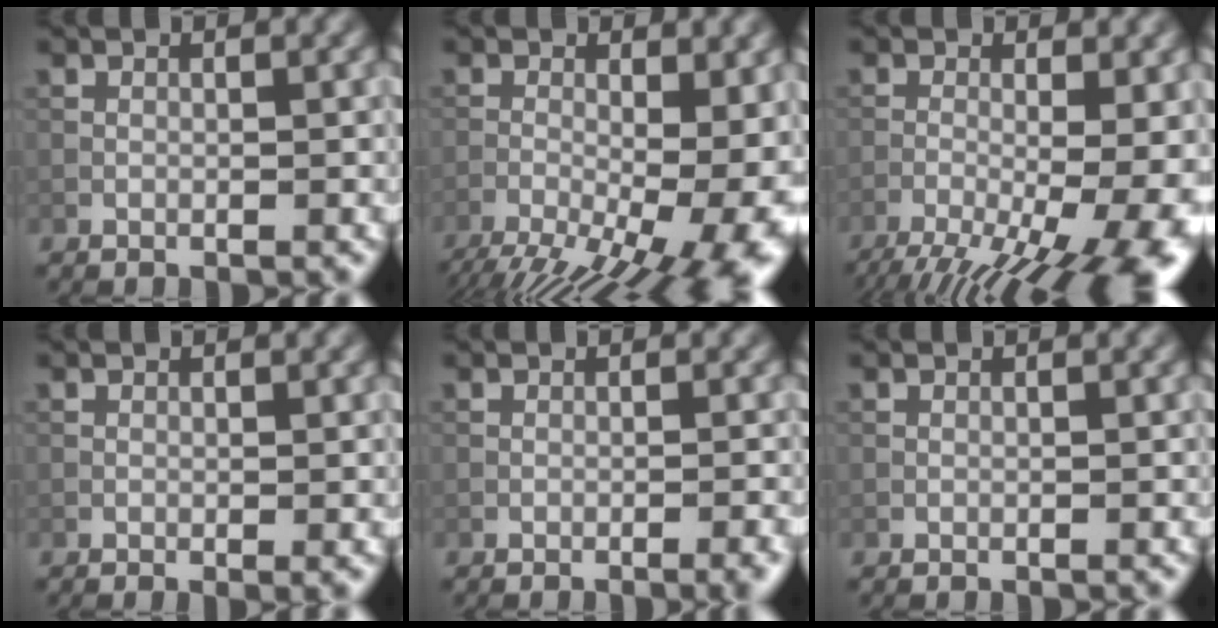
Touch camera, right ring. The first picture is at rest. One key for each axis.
{"total": 15.6, "fx": -7.6, "fy": 7.0, "fz": 11.7, "tx": -0.150, "ty": -0.020, "tz": -0.091}
{"total": 14.7, "fx": -8.2, "fy": 5.9, "fz": 10.7, "tx": -0.145, "ty": -0.029, "tz": -0.102}
{"total": 0.6, "fx": 0.0, "fy": 0.2, "fz": 0.5, "tx": -0.010, "ty": -0.004, "tz": 0.000}
{"total": 2.4, "fx": -1.9, "fy": 0.6, "fz": 1.4, "tx": -0.019, "ty": 0.001, "tz": -0.026}
{"total": 0.0}